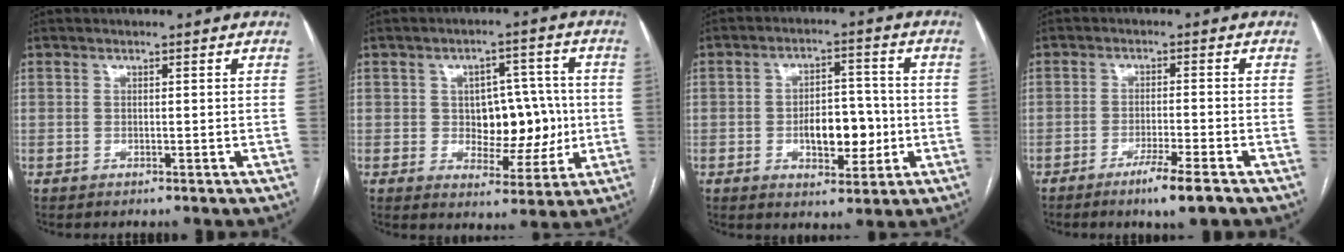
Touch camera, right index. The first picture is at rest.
{"total": 9.4, "force": [-0.2, 5.6, 7.6], "torque": [-0.100, 0.021, 0.007]}
{"total": 9.1, "force": [-1.7, 4.3, 7.8], "torque": [-0.123, 0.012, -0.020]}
{"total": 5.6, "force": [-3.7, -0.3, 4.2], "torque": [-0.070, -0.011, -0.064]}